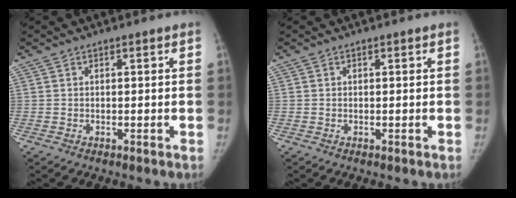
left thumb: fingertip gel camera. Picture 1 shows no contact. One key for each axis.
{"total": 0.0}